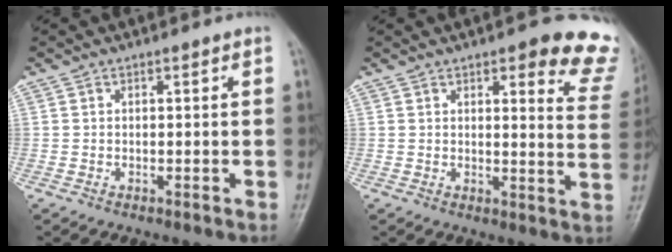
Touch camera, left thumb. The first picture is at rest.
{"total": 13.4, "force": [9.5, 4.3, 8.4], "torque": [-0.046, -0.045, 0.086]}